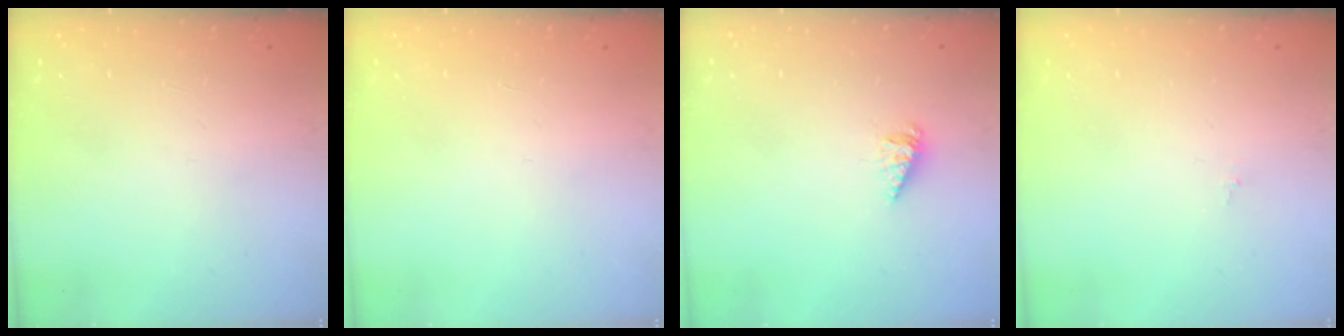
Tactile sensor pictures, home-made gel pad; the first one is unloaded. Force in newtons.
{"total": 0.0}
{"total": 2.8, "press": 2.8, "slide": 0.4}
{"total": 0.0}